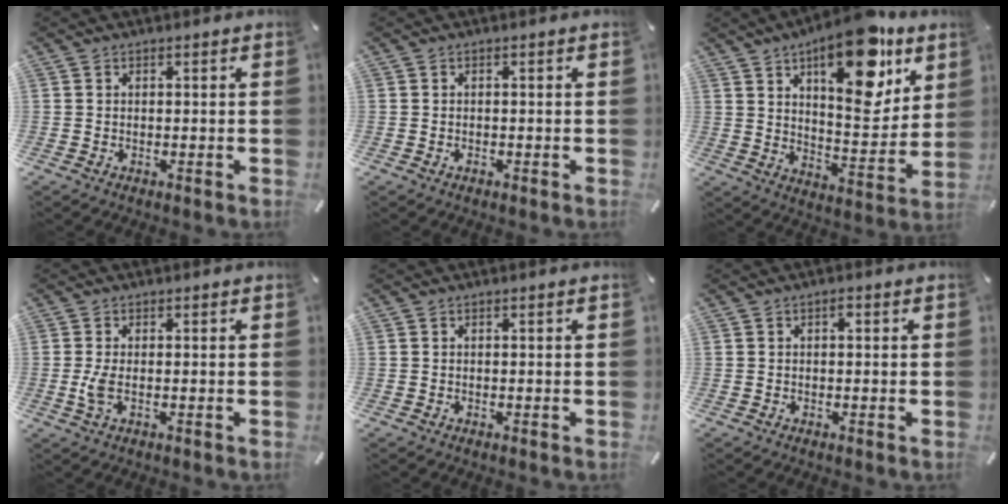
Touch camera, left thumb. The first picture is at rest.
{"total": 0.7, "force": [-0.3, 0.4, 0.5], "torque": [-0.008, -0.002, -0.007]}
{"total": 19.2, "force": [11.8, 8.0, 12.9], "torque": [-0.177, -0.069, 0.193]}
{"total": 3.3, "force": [-0.2, 1.2, 3.1], "torque": [-0.068, -0.004, -0.007]}
{"total": 0.0}
{"total": 1.1, "force": [0.2, 0.5, 0.9], "torque": [-0.019, 0.005, 0.002]}